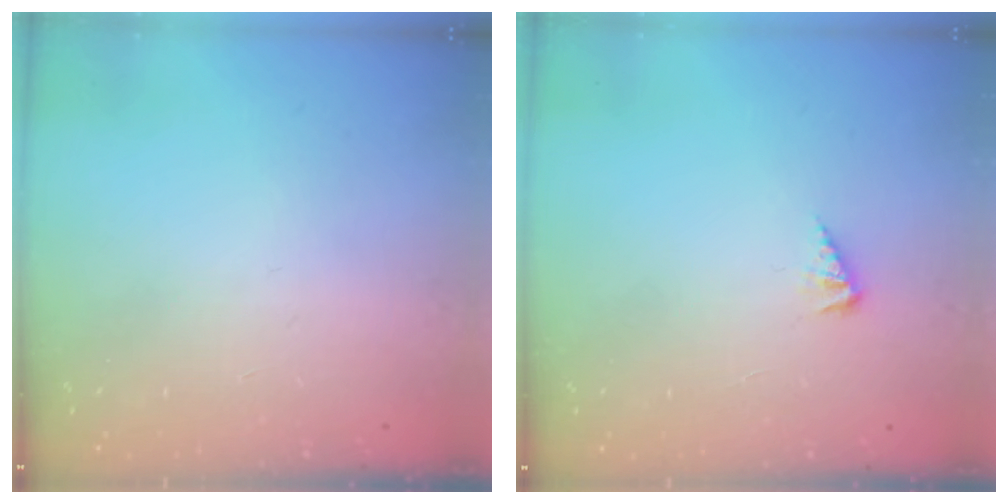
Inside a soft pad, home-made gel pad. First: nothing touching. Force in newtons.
{"total": 2.6, "press": 2.6, "slide": 0.5}